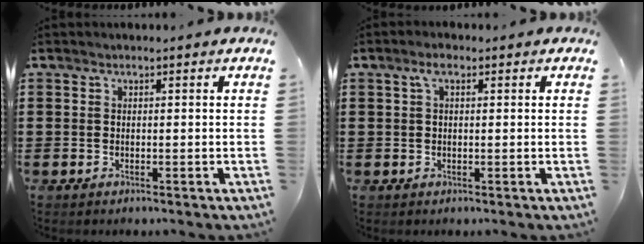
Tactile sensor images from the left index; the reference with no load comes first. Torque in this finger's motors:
{"motor_torque": [0.81, -0.71, 0.33, 0.06]}